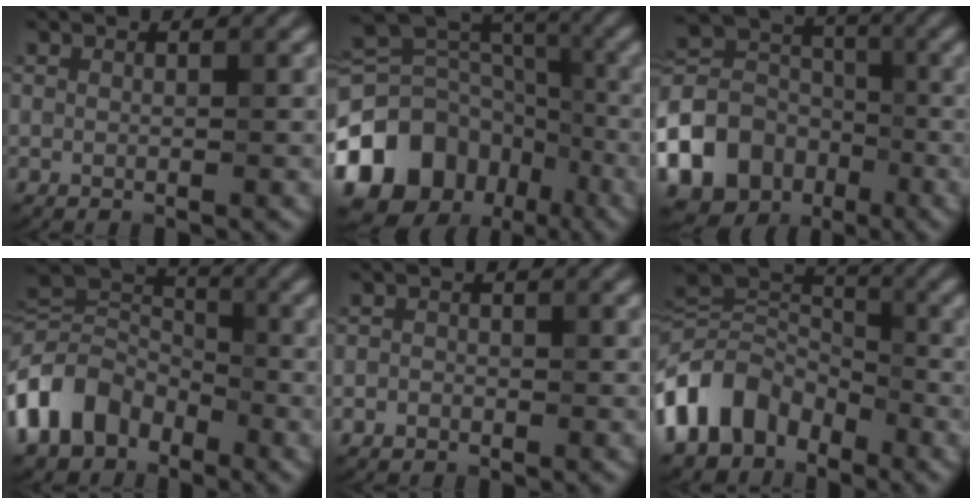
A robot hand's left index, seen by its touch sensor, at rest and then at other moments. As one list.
[{"total": 16.4, "force": [-7.6, 12.8, 6.9], "torque": [-0.159, -0.008, -0.120]}, {"total": 13.5, "force": [-5.5, 11.0, 5.5], "torque": [-0.133, -0.014, -0.112]}, {"total": 7.9, "force": [-3.9, 5.7, 3.8], "torque": [-0.077, 0.005, -0.093]}, {"total": 1.0, "force": [-0.4, 0.8, 0.2], "torque": [0.015, 0.002, -0.016]}, {"total": 8.8, "force": [-4.4, 6.1, 4.6], "torque": [-0.093, 0.006, -0.101]}]